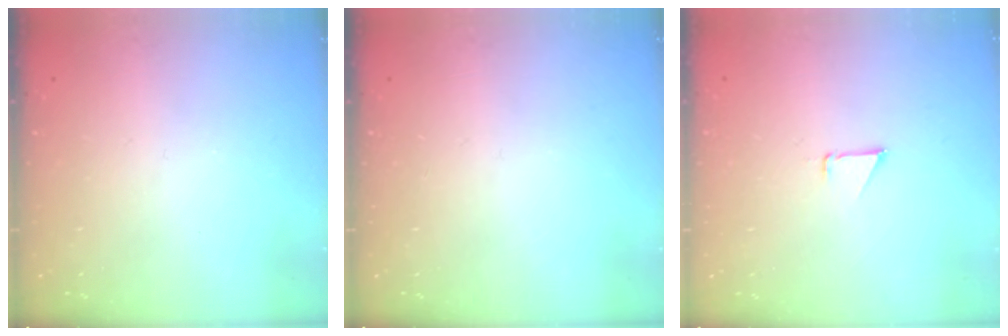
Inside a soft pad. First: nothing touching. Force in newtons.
{"total": 0.0}
{"total": 0.8, "press": 0.8, "slide": 0.1}